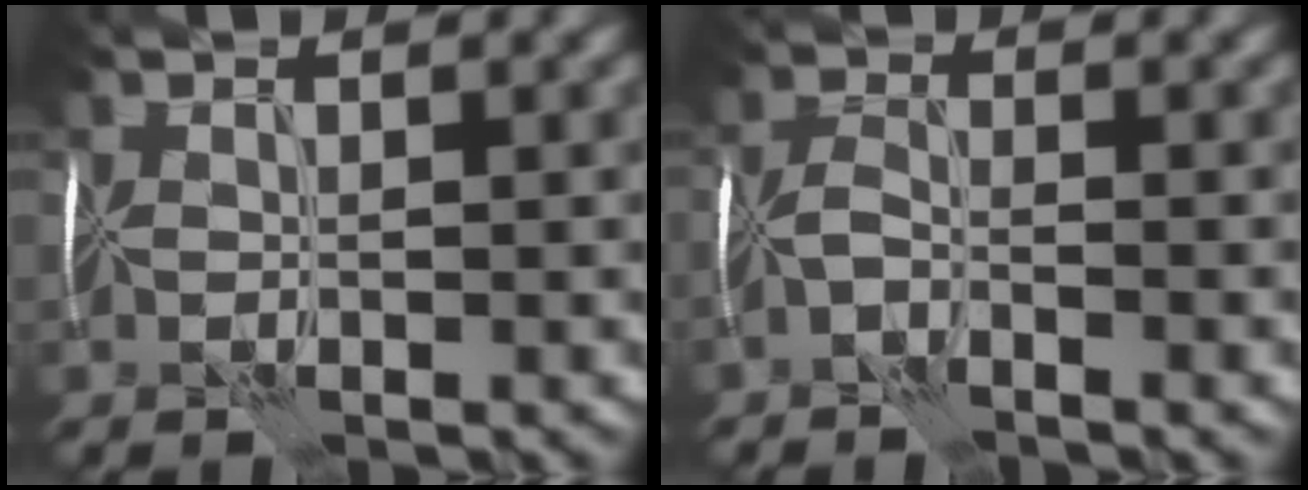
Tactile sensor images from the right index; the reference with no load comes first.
{"total": 1.7, "force": [-1.1, 0.4, 1.2], "torque": [-0.026, 0.005, -0.029]}